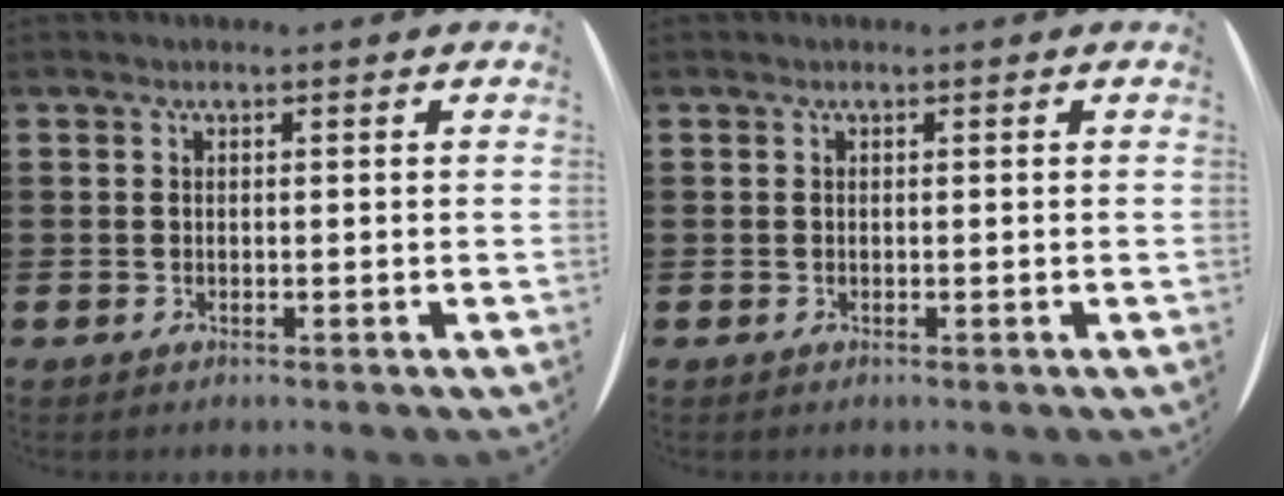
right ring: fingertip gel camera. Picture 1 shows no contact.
{"total": 0.0}